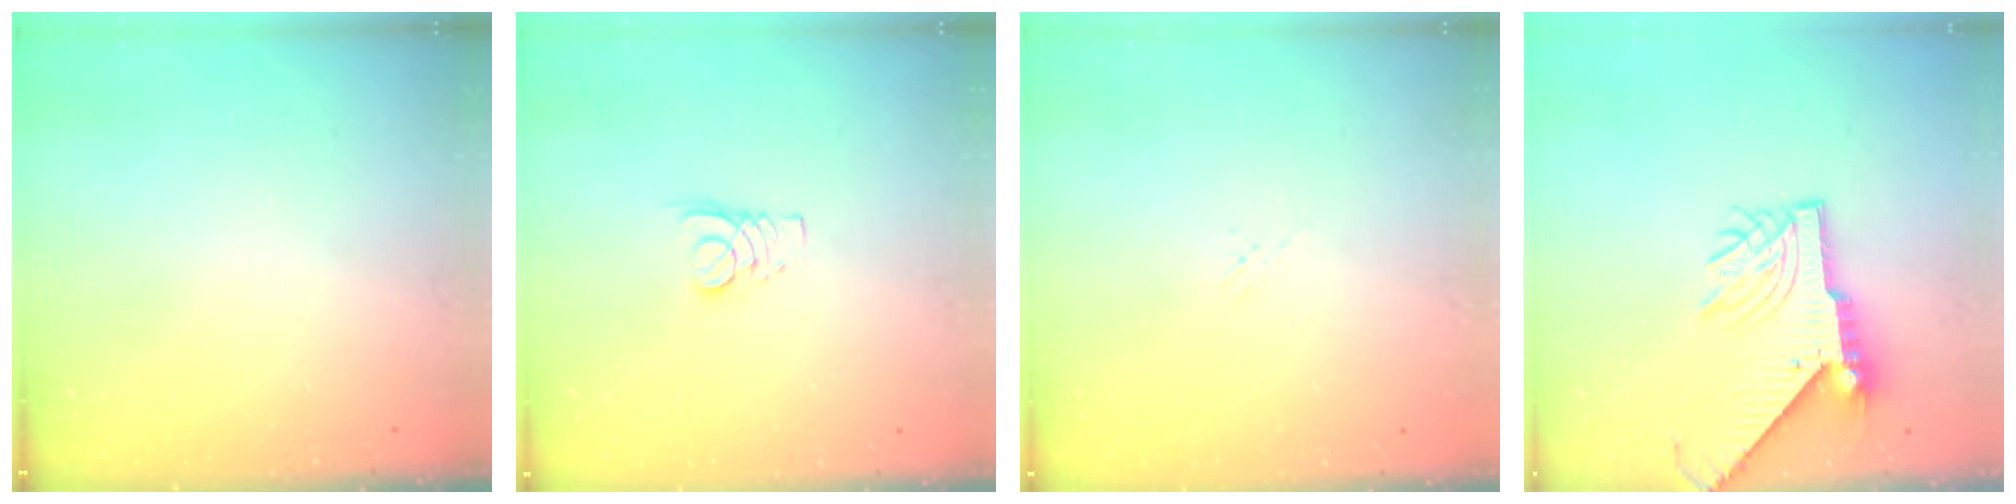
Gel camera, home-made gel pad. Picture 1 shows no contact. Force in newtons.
{"total": 3.4, "press": 3.4, "slide": 0.5}
{"total": 0.5, "press": 0.5, "slide": 0.2}
{"total": 11.2, "press": 11.1, "slide": 1.3}